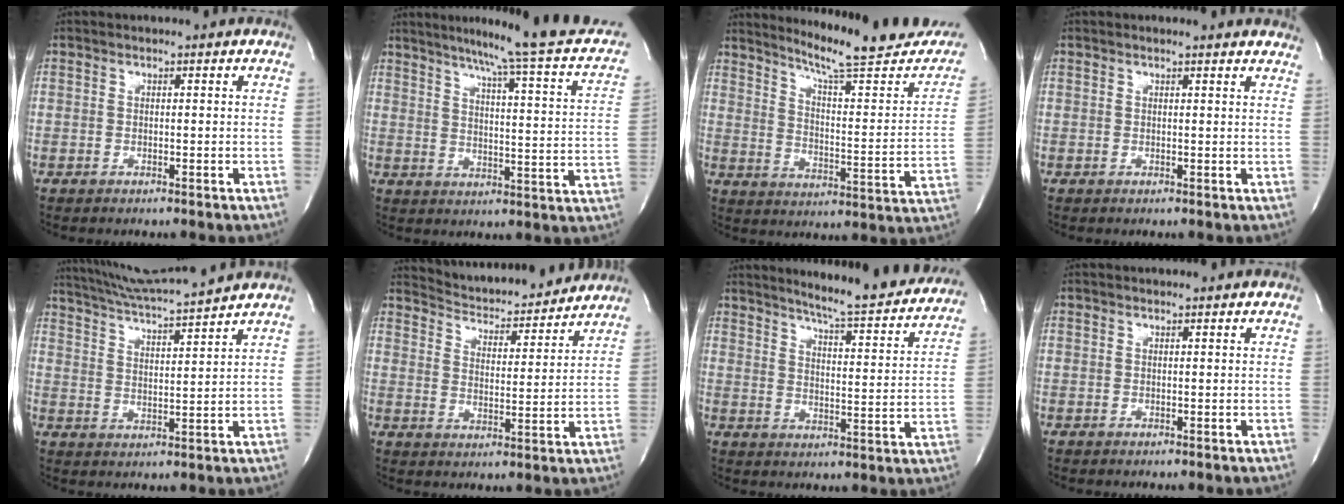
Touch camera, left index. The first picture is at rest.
{"total": 21.4, "force": [17.5, 0.8, 12.2], "torque": [-0.166, -0.031, 0.206]}
{"total": 20.4, "force": [18.3, 1.3, 8.9], "torque": [-0.126, -0.073, 0.236]}
{"total": 6.5, "force": [6.3, 0.6, 1.5], "torque": [-0.010, -0.007, 0.043]}
{"total": 12.3, "force": [11.4, -1.5, 4.4], "torque": [-0.087, 0.002, 0.186]}
{"total": 13.3, "force": [12.8, 1.6, 3.1], "torque": [-0.048, -0.011, 0.185]}
{"total": 19.5, "force": [18.0, 1.1, 7.4], "torque": [-0.102, -0.064, 0.219]}
{"total": 0.6, "force": [0.6, -0.1, 0.2], "torque": [-0.004, 0.007, 0.011]}